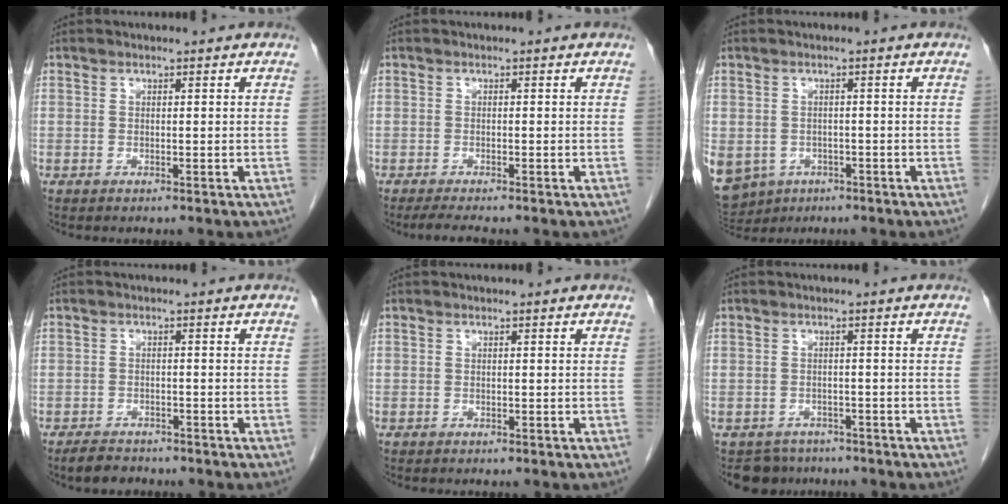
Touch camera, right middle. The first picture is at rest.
{"total": 2.4, "force": [-2.0, -0.2, 1.2], "torque": [-0.027, -0.008, -0.037]}
{"total": 14.2, "force": [-6.8, 11.3, 5.2], "torque": [-0.167, -0.010, -0.086]}
{"total": 3.3, "force": [-2.9, 1.5, 0.9], "torque": [-0.021, -0.001, -0.045]}
{"total": 0.0}
{"total": 4.4, "force": [-3.6, 2.4, -0.3], "torque": [0.009, 0.003, -0.054]}